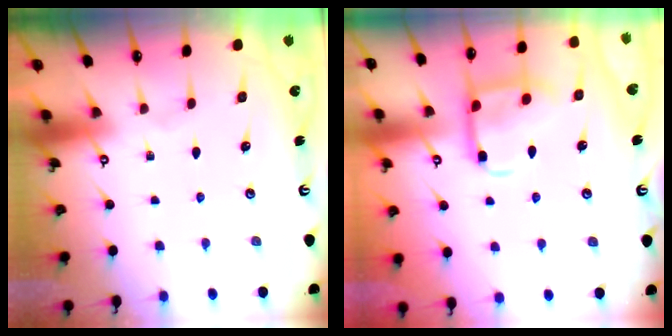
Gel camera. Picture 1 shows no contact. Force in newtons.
{"total": 11.2, "press": 11.2, "slide": 0.6}